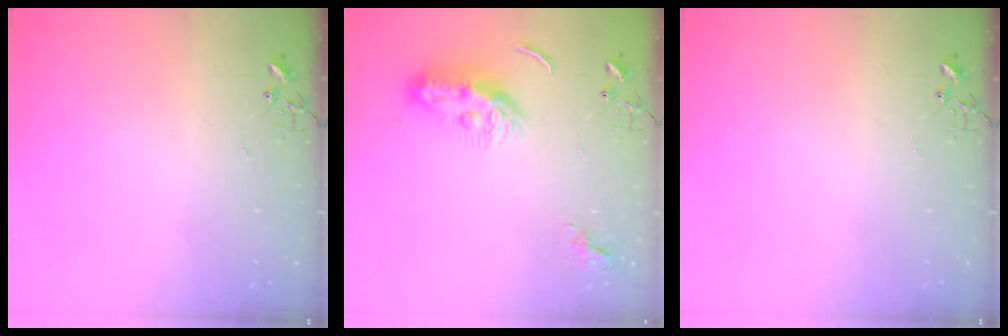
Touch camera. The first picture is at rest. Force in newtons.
{"total": 9.3, "press": 9.2, "slide": 1.2}
{"total": 0.0}